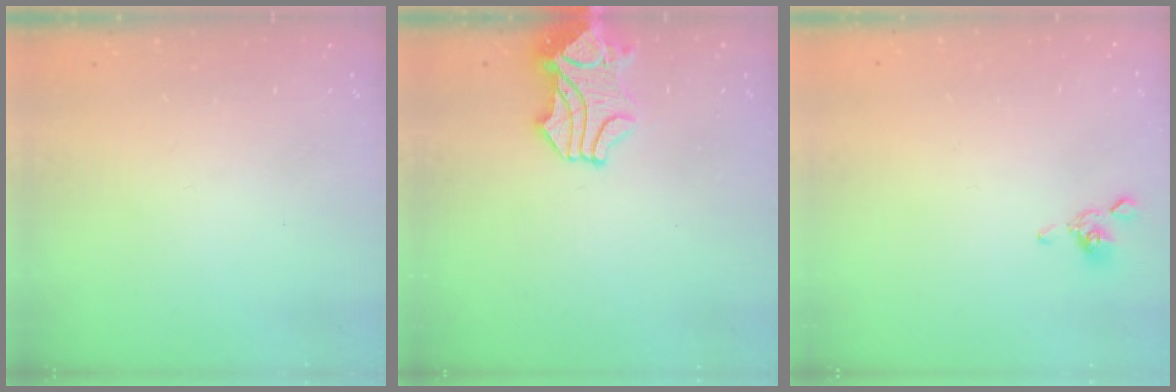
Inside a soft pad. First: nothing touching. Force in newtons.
{"total": 1.1, "press": 0.4, "slide": 1.0}
{"total": 2.3, "press": 2.3, "slide": 0.6}